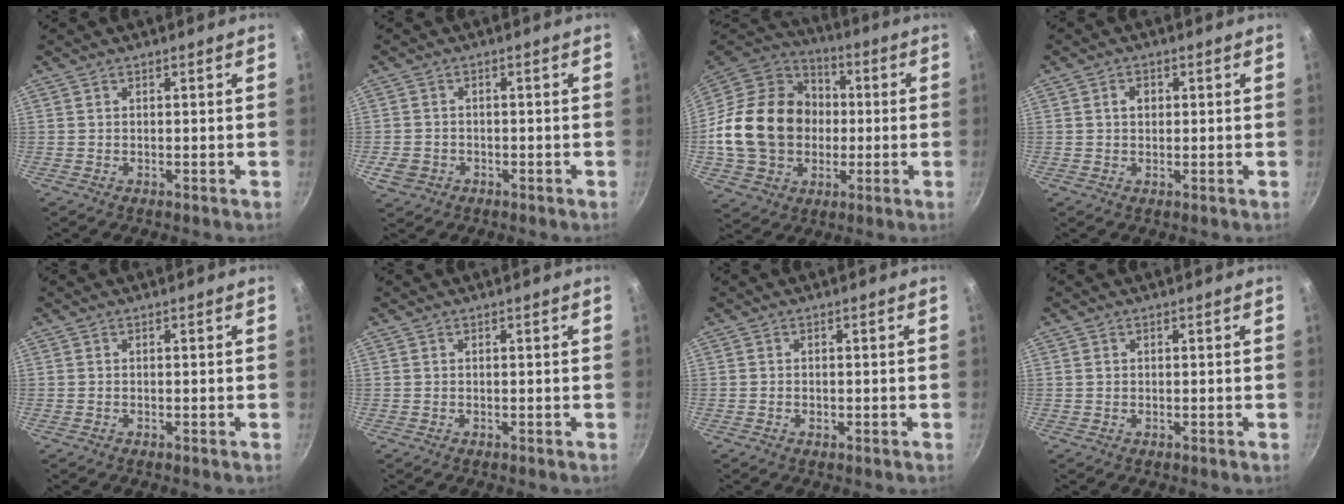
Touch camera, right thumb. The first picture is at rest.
{"total": 4.0, "force": [-1.5, 3.3, 1.7], "torque": [-0.032, 0.013, -0.021]}
{"total": 23.0, "force": [-1.2, 18.6, 13.5], "torque": [-0.221, 0.036, -0.015]}
{"total": 2.4, "force": [0.5, 1.8, 1.4], "torque": [-0.010, 0.004, 0.008]}
{"total": 0.0}
{"total": 0.0}
{"total": 1.1, "force": [-0.4, 0.7, 0.7], "torque": [-0.013, 0.003, -0.008]}
{"total": 0.5, "force": [0.2, 0.5, 0.1], "torque": [-0.001, 0.003, 0.003]}